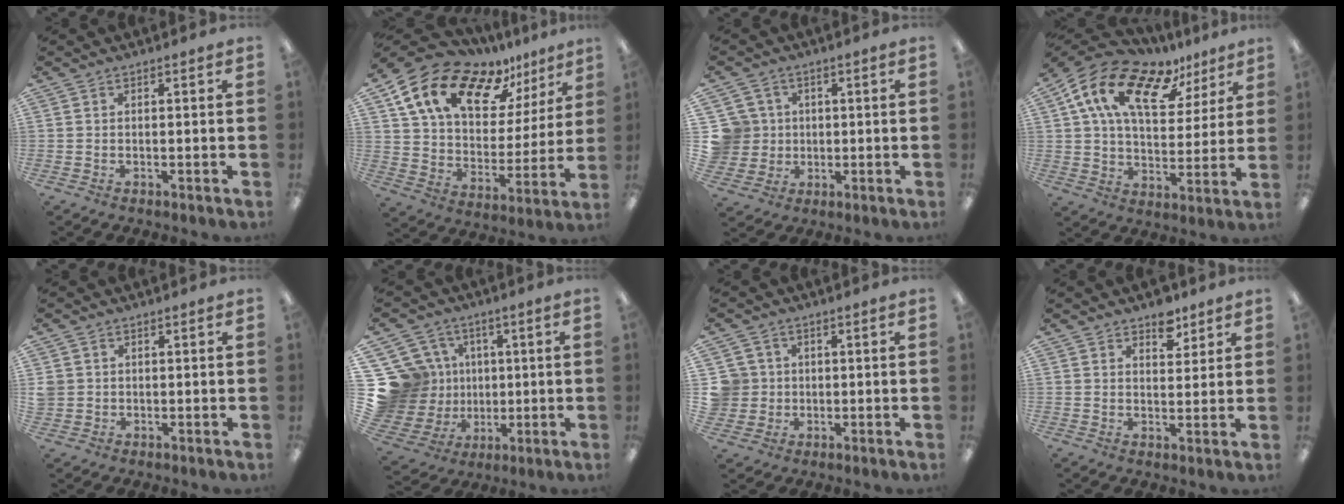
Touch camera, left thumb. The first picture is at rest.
{"total": 17.6, "force": [12.6, 8.6, 8.9], "torque": [-0.171, -0.080, 0.227]}
{"total": 8.5, "force": [1.6, 8.3, 1.0], "torque": [-0.049, 0.007, 0.040]}
{"total": 18.1, "force": [10.0, 9.7, 11.6], "torque": [-0.223, -0.037, 0.178]}
{"total": 2.4, "force": [0.6, 2.3, 0.2], "torque": [-0.008, 0.003, 0.010]}
{"total": 20.8, "force": [2.8, 19.3, 7.1], "torque": [-0.191, -0.018, 0.098]}
{"total": 6.3, "force": [0.9, 6.2, 0.8], "torque": [-0.034, 0.010, 0.022]}
{"total": 5.6, "force": [4.2, 3.1, 2.0], "torque": [-0.011, -0.022, 0.071]}